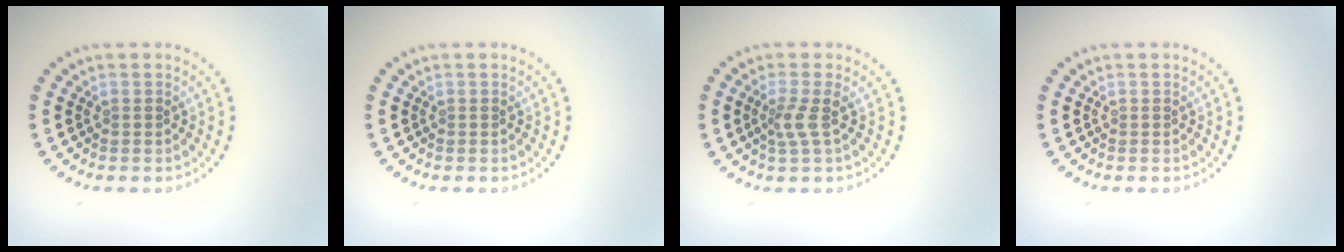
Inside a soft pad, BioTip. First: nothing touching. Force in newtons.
{"total": 0.0}
{"total": 1.9, "press": 1.4, "slide": 1.3}
{"total": 0.0}